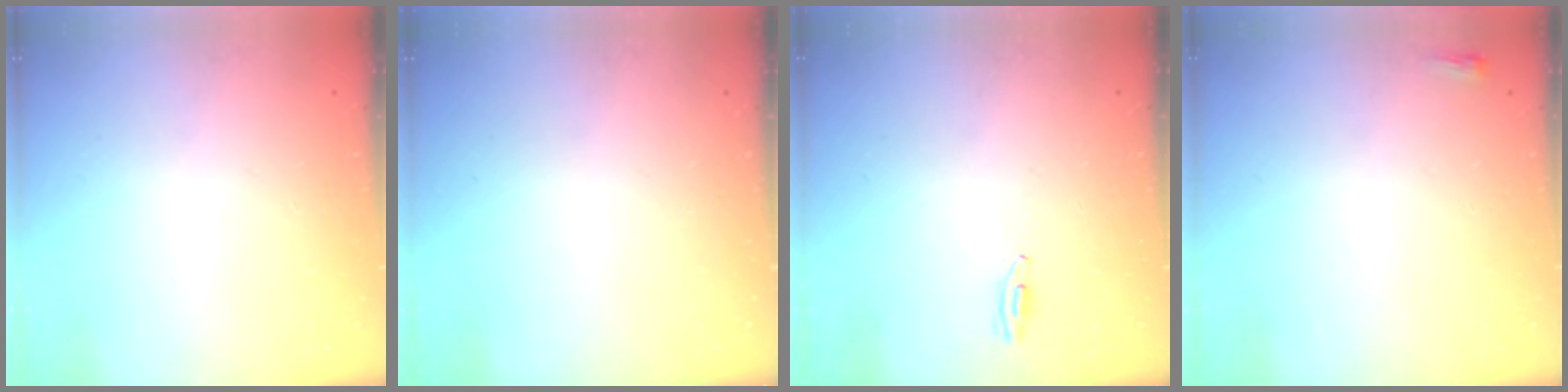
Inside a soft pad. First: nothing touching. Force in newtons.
{"total": 0.0}
{"total": 2.7, "press": 2.5, "slide": 1.0}
{"total": 2.0, "press": 2.0, "slide": 0.5}